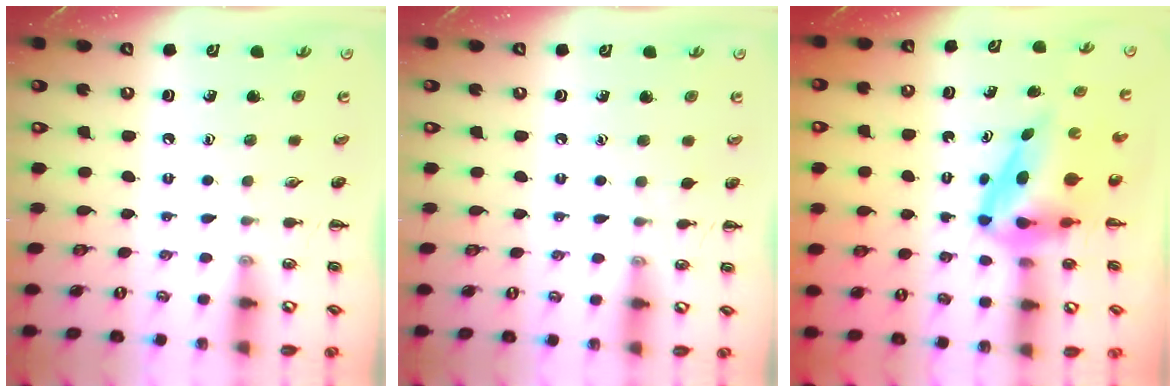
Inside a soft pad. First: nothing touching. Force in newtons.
{"total": 2.2, "press": 1.9, "slide": 0.9}
{"total": 5.8, "press": 5.6, "slide": 1.7}